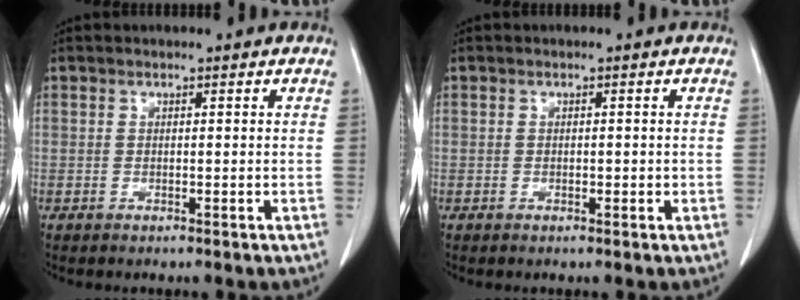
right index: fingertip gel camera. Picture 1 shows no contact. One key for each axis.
{"total": 0.8, "fx": -0.2, "fy": 0.5, "fz": 0.7, "tx": -0.011, "ty": 0.000, "tz": -0.001}